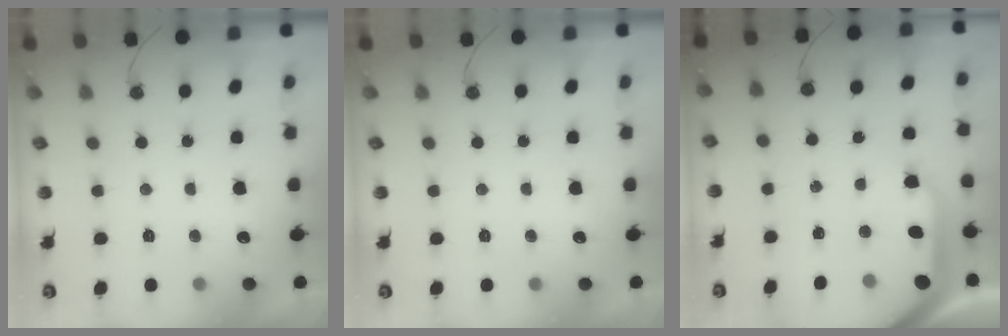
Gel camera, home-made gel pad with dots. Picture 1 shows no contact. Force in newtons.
{"total": 0.0}
{"total": 10.3, "press": 10.2, "slide": 1.2}